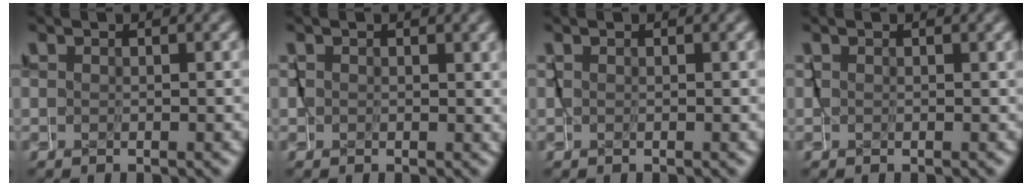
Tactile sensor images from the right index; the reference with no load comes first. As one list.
[{"total": 1.3, "force": [0.1, 1.1, 0.7], "torque": [-0.011, -0.001, 0.000]}, {"total": 0.0}, {"total": 0.5, "force": [-0.1, 0.5, 0.3], "torque": [-0.003, -0.003, 0.000]}]